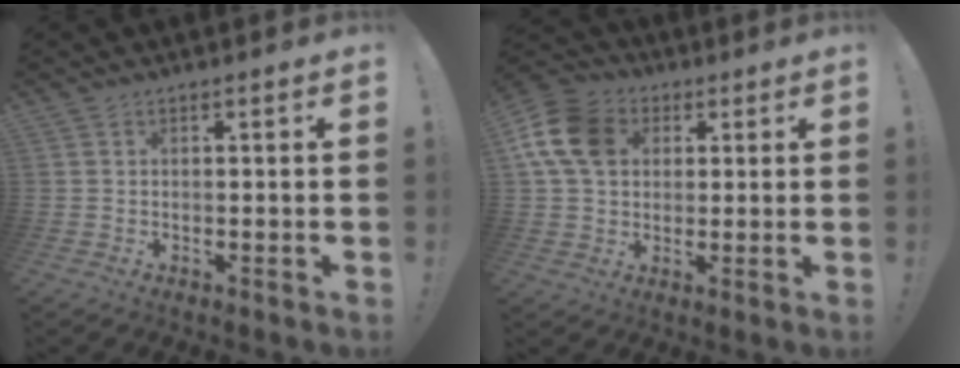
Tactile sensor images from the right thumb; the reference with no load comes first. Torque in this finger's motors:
{"motor_torque": [1.07, 1.08, 0.59, -0.34, 0.05]}